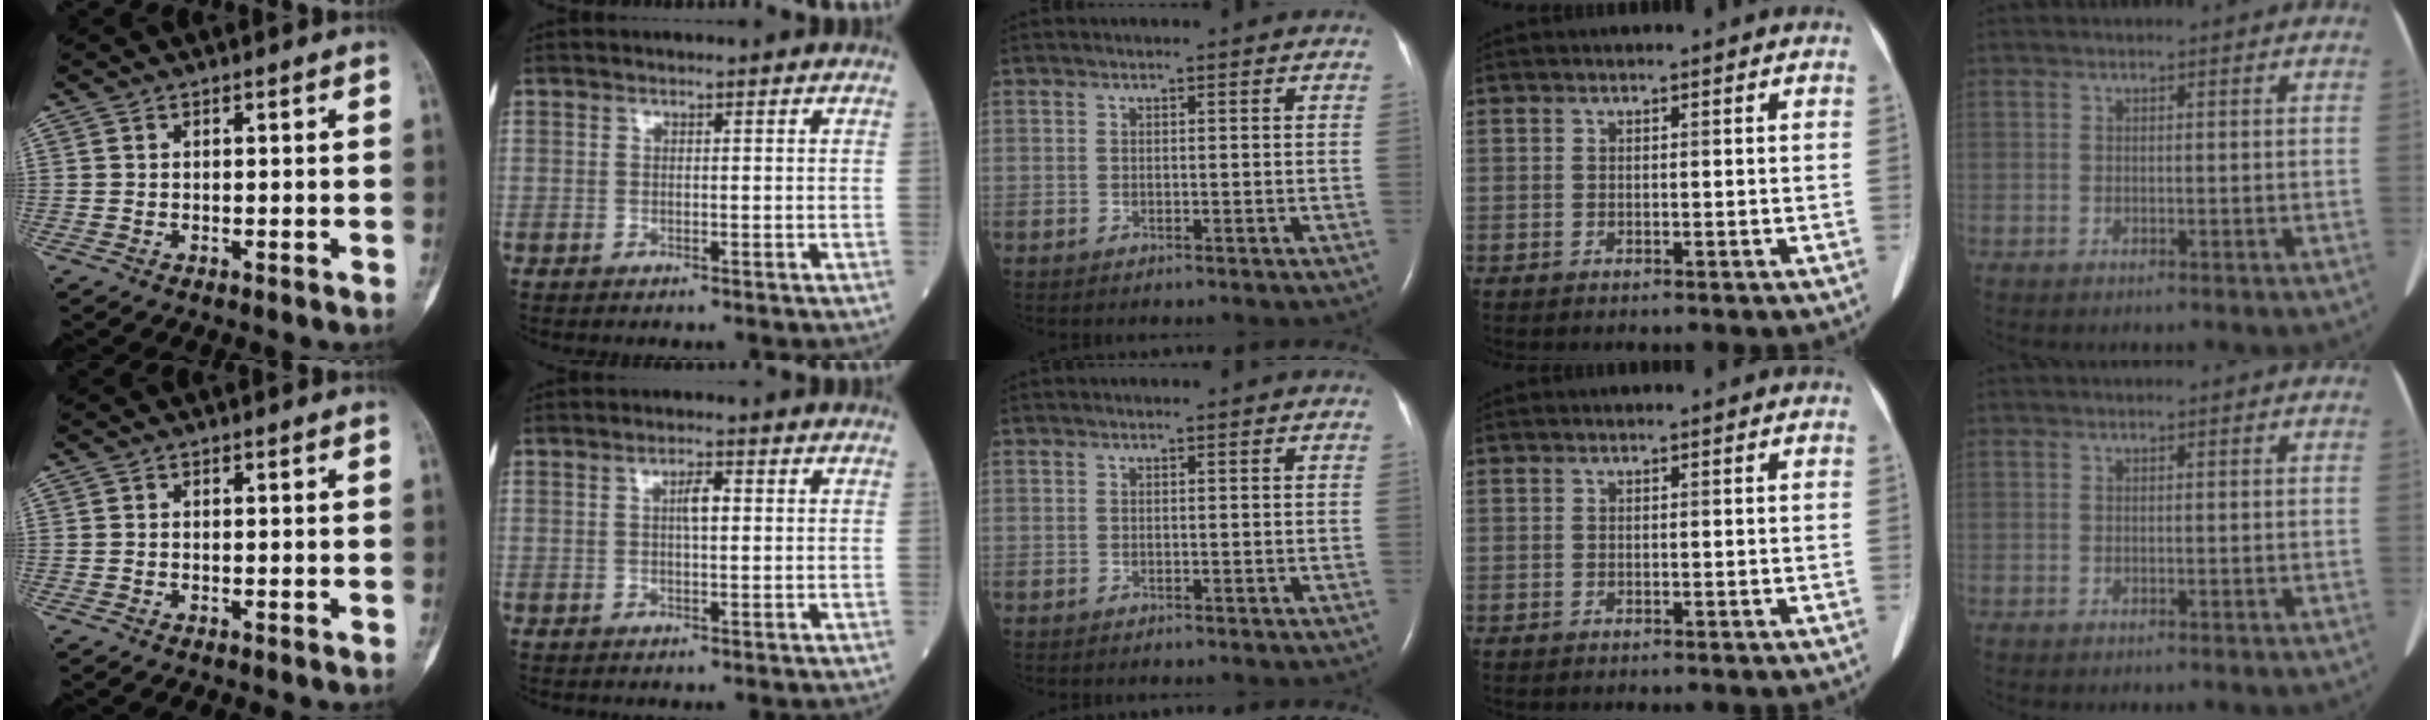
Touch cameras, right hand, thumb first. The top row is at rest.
{"index": {"total": 2.5, "force": [0.6, 0.5, 2.3], "torque": [-0.044, 0.005, 0.012]}}